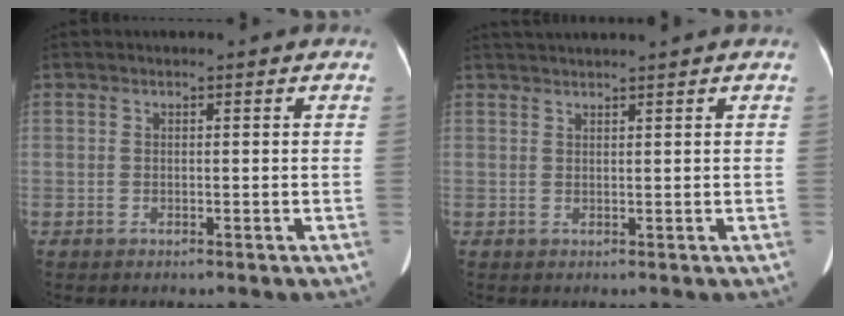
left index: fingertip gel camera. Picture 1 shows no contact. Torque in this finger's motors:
{"motor_torque": [-0.27, -0.20, -0.04, 0.00]}